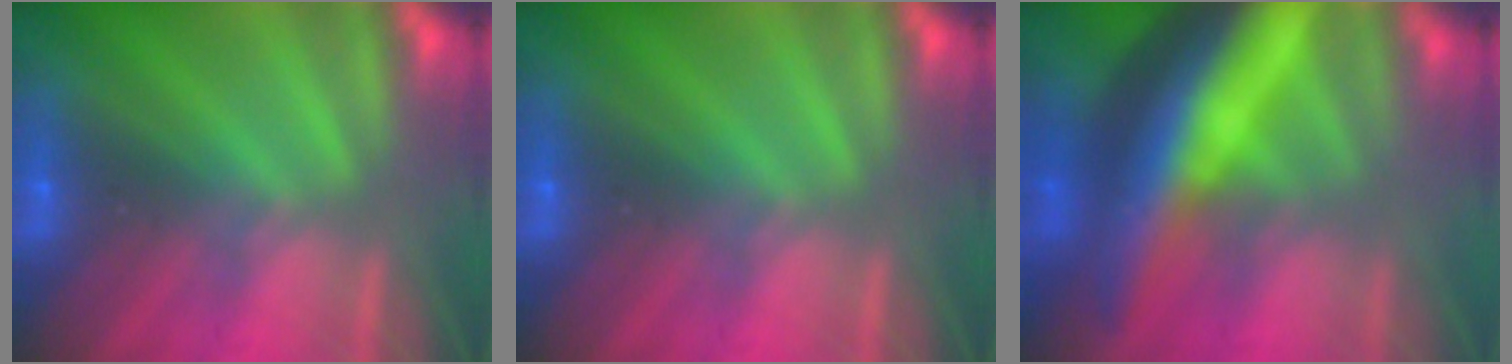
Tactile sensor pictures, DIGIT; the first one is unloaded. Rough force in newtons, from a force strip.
{"total": 0.0}
{"total": 8.2}